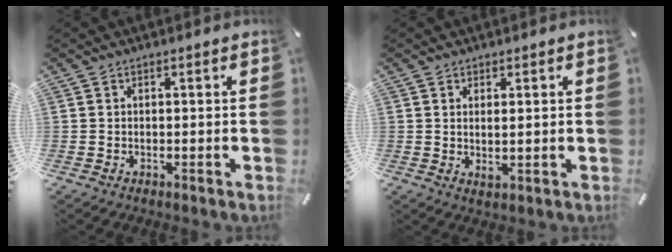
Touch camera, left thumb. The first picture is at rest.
{"total": 1.9, "force": [1.0, 0.4, 1.5], "torque": [-0.037, -0.003, 0.015]}